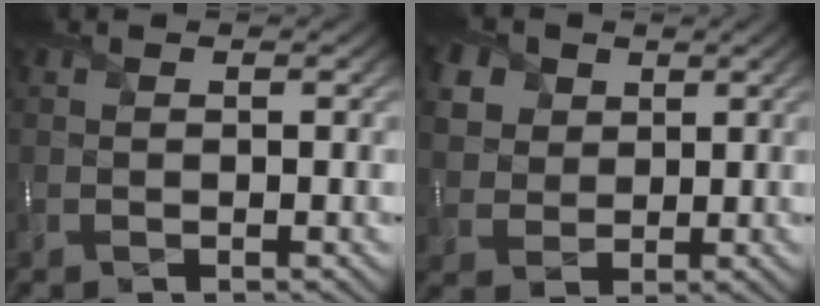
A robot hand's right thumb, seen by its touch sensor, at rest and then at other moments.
{"total": 6.5, "force": [3.0, 5.0, 2.7], "torque": [-0.110, 0.010, 0.058]}